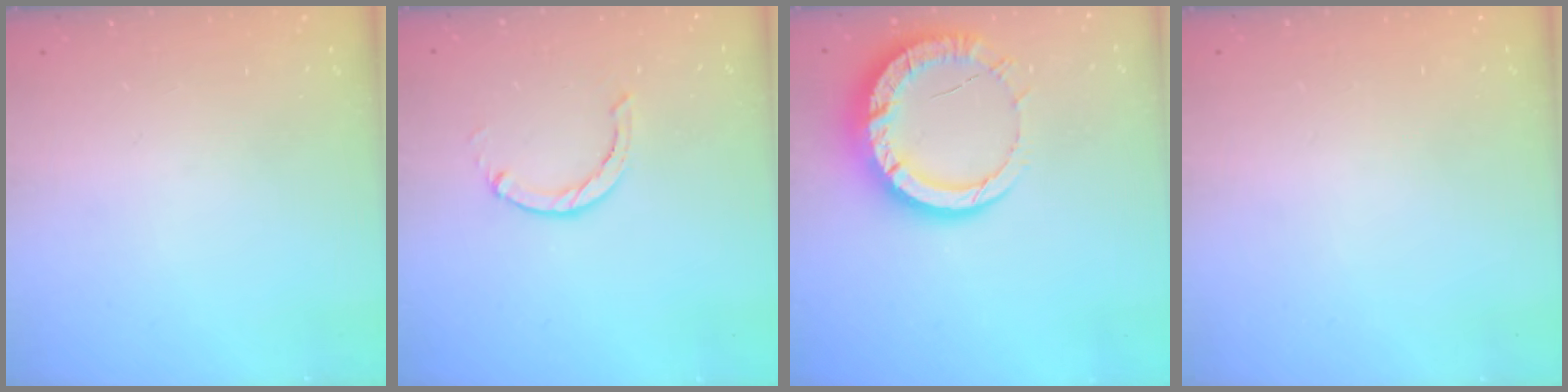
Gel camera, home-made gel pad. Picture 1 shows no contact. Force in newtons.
{"total": 0.0}
{"total": 13.4, "press": 13.3, "slide": 1.1}
{"total": 2.5, "press": 2.5, "slide": 0.2}